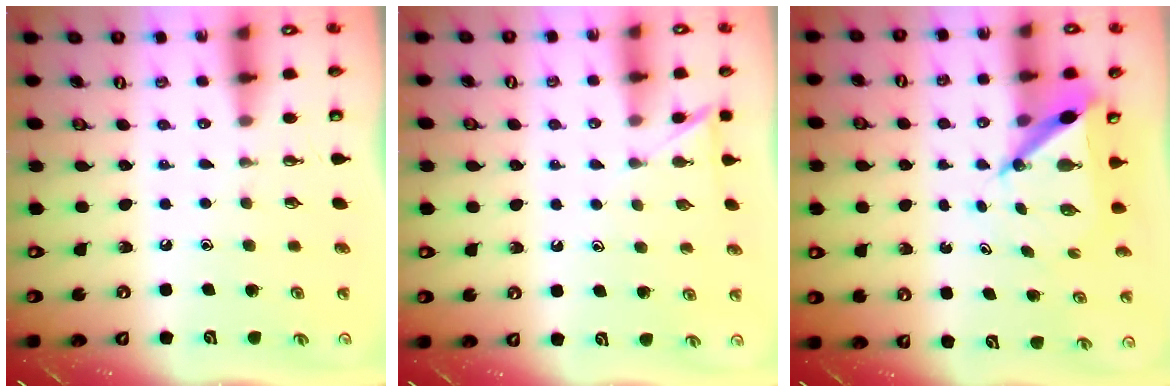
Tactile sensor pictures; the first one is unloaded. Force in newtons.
{"total": 3.2, "press": 3.2, "slide": 0.5}
{"total": 6.7, "press": 6.7, "slide": 0.5}